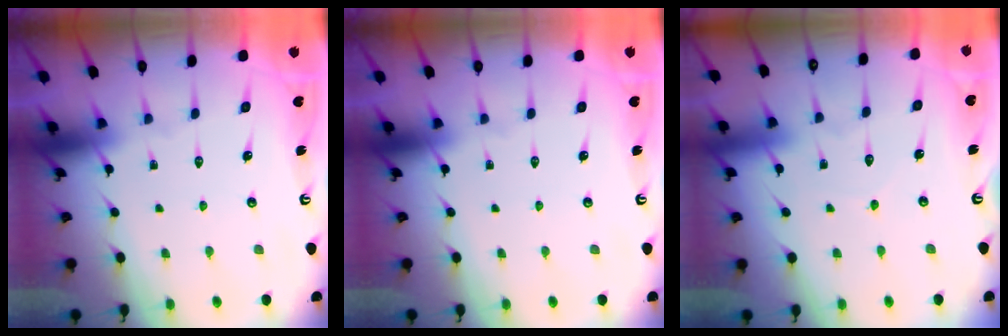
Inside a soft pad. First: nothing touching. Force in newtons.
{"total": 0.0}
{"total": 3.9, "press": 3.9, "slide": 0.3}